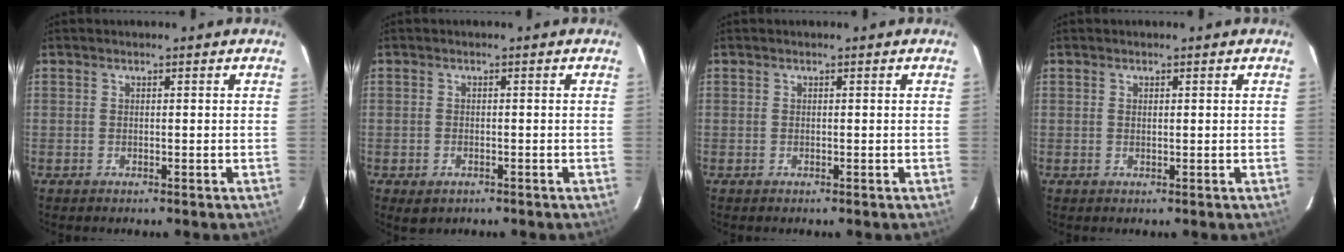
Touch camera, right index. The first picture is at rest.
{"total": 2.3, "force": [-1.2, 1.7, 1.1], "torque": [-0.021, -0.004, -0.015]}
{"total": 0.0}
{"total": 0.6, "force": [0.3, 0.3, 0.4], "torque": [-0.008, 0.003, 0.005]}